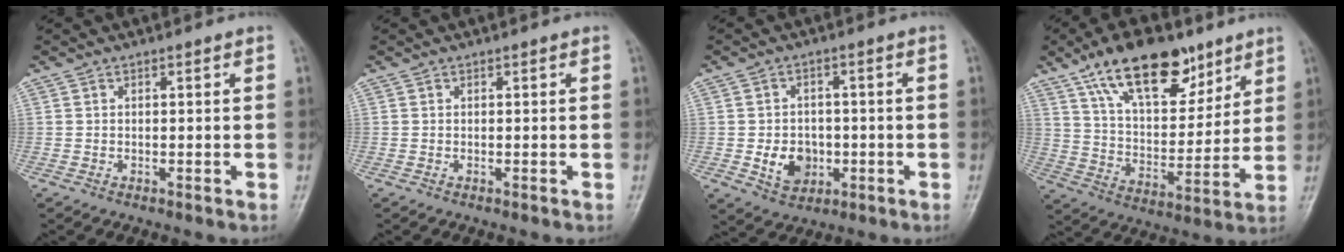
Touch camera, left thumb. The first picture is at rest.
{"total": 0.0}
{"total": 6.9, "force": [-1.5, 5.6, 3.7], "torque": [-0.032, 0.007, -0.017]}
{"total": 19.2, "force": [12.1, 9.2, 11.7], "torque": [-0.148, -0.047, 0.213]}